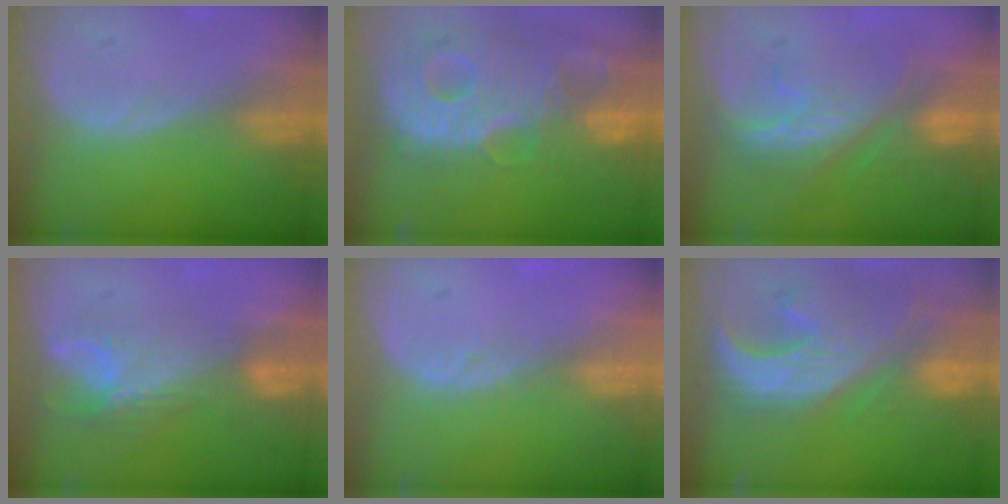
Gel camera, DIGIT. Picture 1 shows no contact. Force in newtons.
{"total": 13.8, "press": 12.0, "slide": 6.8}
{"total": 8.4, "press": 8.1, "slide": 2.1}
{"total": 7.8, "press": 6.7, "slide": 4.1}
{"total": 1.8, "press": 1.5, "slide": 1.0}
{"total": 12.9, "press": 11.2, "slide": 6.4}